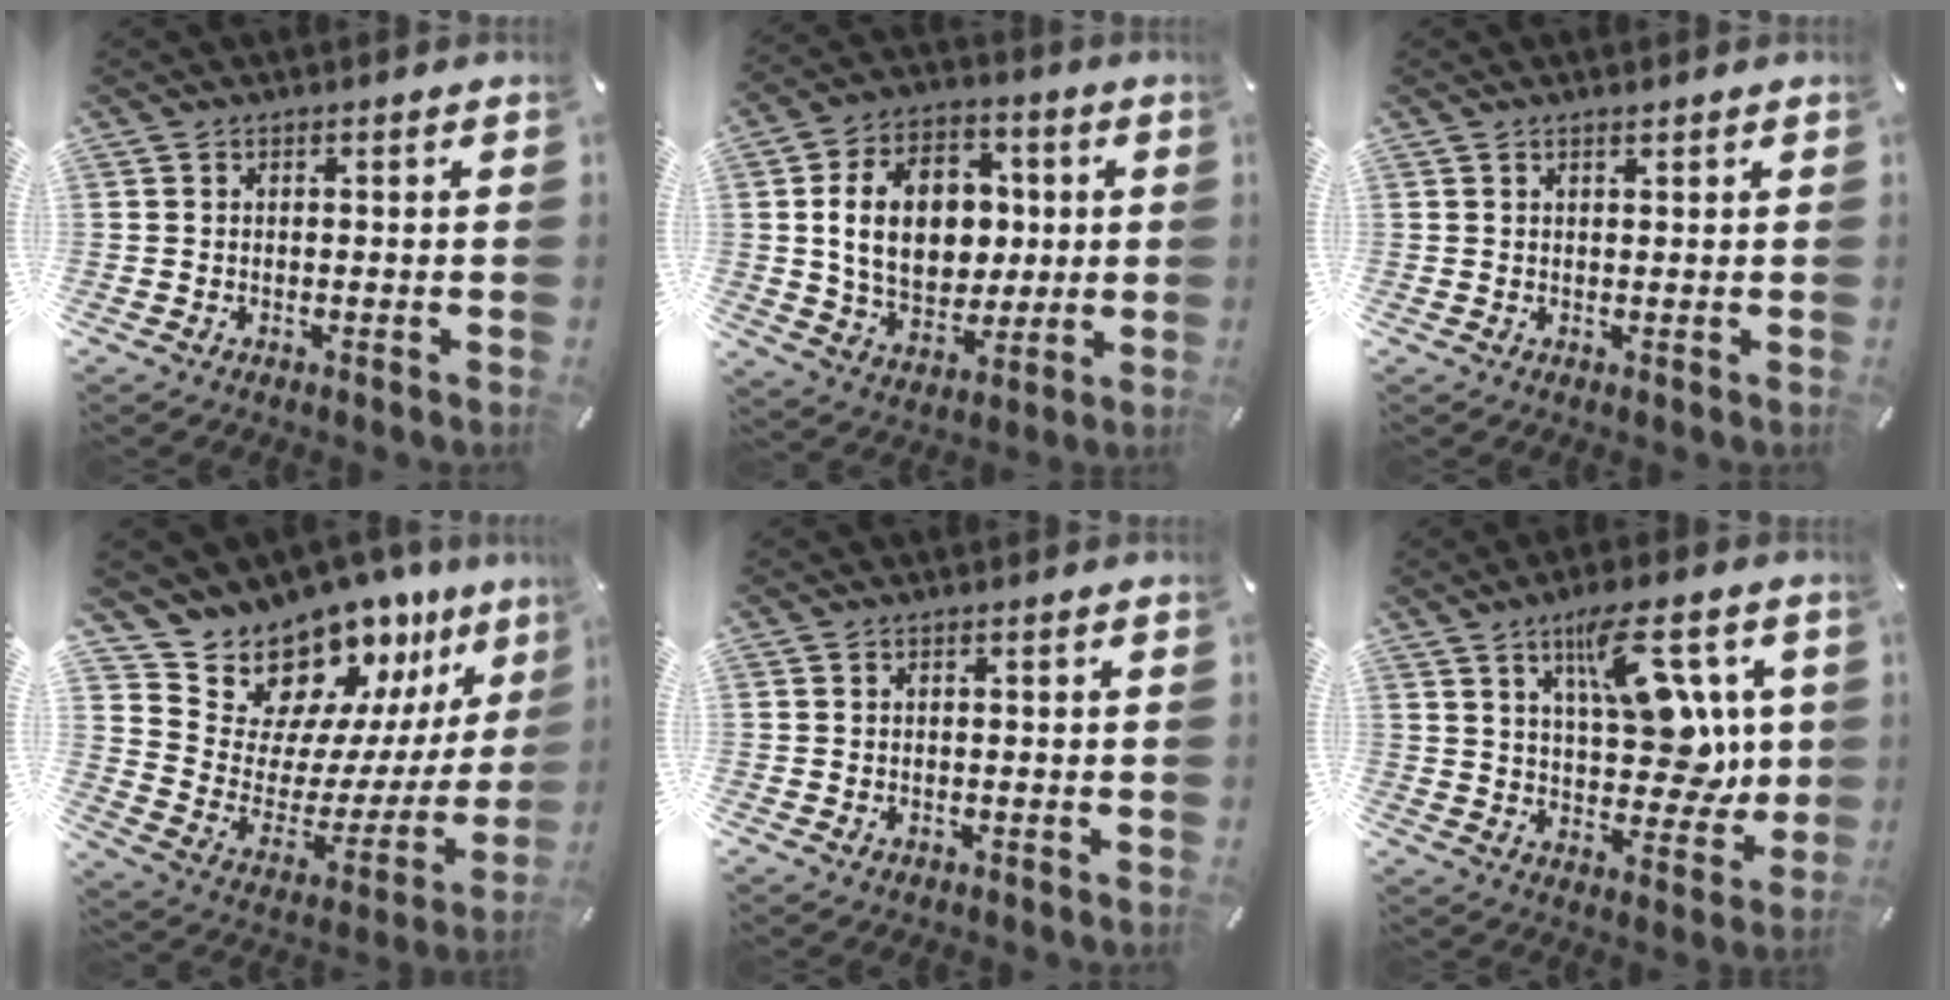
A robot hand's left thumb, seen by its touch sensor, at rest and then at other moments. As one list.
[{"total": 17.0, "force": [1.9, 12.6, 11.2], "torque": [-0.205, 0.011, 0.038]}, {"total": 1.0, "force": [0.8, 0.2, 0.5], "torque": [-0.011, -0.001, 0.014]}, {"total": 16.1, "force": [14.8, 6.1, 1.5], "torque": [-0.034, -0.157, 0.264]}, {"total": 0.6, "force": [0.0, 0.4, 0.4], "torque": [-0.008, 0.004, -0.001]}, {"total": 15.7, "force": [6.6, 7.7, 11.9], "torque": [-0.164, -0.026, 0.113]}]